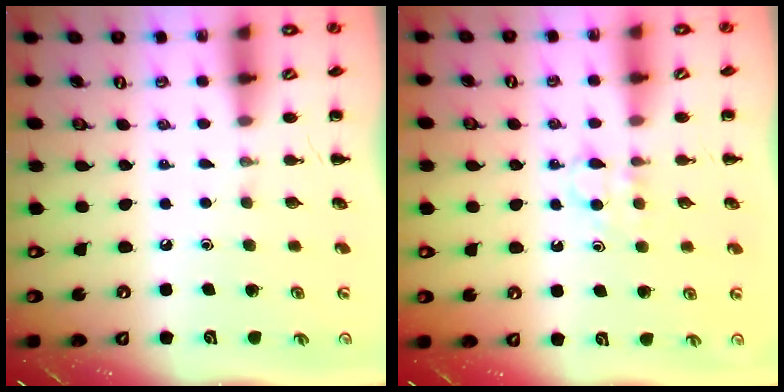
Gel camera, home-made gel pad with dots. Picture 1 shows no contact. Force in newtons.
{"total": 3.7, "press": 3.5, "slide": 1.3}